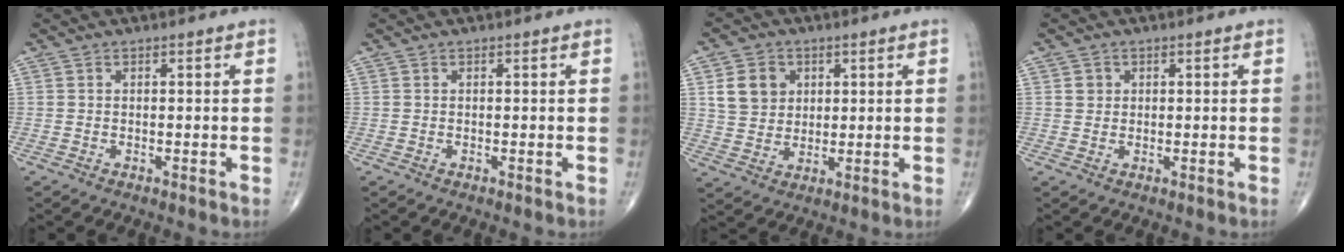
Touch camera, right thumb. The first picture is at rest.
{"total": 0.0}
{"total": 7.7, "force": [2.4, 6.4, 3.5], "torque": [-0.037, -0.007, 0.049]}
{"total": 1.7, "force": [0.5, 1.6, 0.5], "torque": [0.000, -0.001, 0.006]}